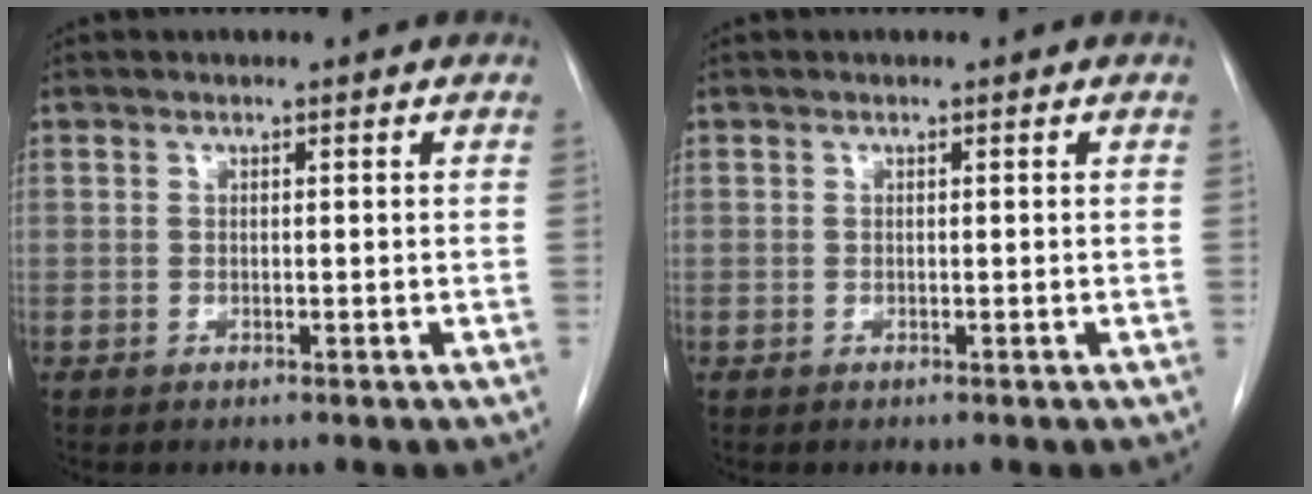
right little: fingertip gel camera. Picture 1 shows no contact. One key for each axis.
{"total": 0.0}